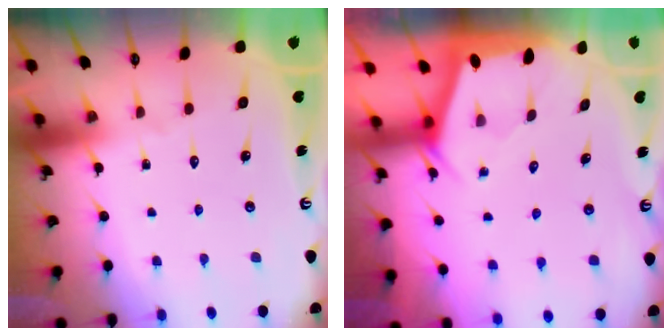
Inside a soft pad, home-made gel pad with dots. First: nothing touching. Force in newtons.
{"total": 2.0, "press": 2.0, "slide": 0.3}